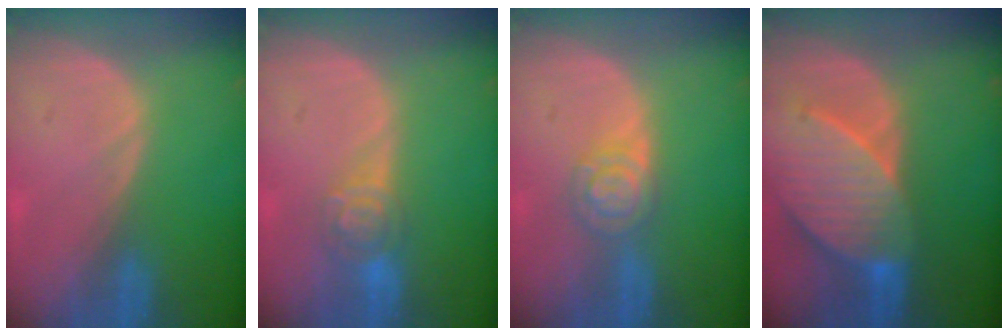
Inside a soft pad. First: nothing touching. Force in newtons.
{"total": 4.6, "press": 4.3, "slide": 1.5}
{"total": 4.5, "press": 4.5, "slide": 0.1}
{"total": 9.9, "press": 8.9, "slide": 4.5}